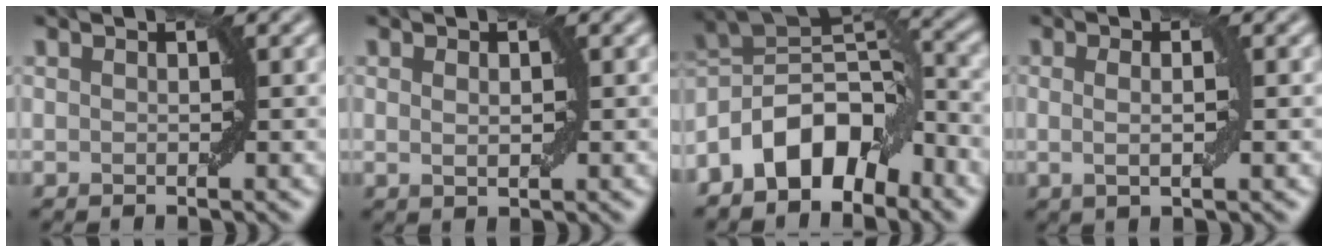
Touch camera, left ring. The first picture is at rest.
{"total": 1.1, "force": [0.3, 0.4, 1.0], "torque": [-0.018, 0.000, 0.007]}
{"total": 9.0, "force": [-5.1, 4.6, 5.8], "torque": [-0.084, 0.014, -0.105]}
{"total": 2.0, "force": [0.1, 0.4, 2.0], "torque": [-0.034, -0.003, -0.001]}